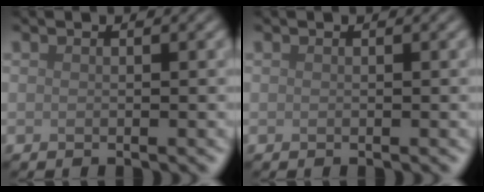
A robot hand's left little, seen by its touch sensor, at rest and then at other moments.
{"total": 0.0}